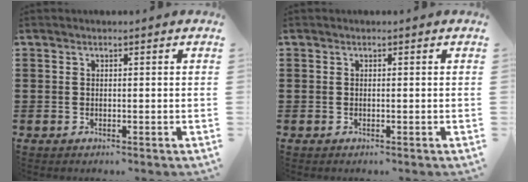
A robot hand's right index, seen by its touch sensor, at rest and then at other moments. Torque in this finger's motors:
{"motor_torque": [0.22, 0.17, 0.03, 0.05]}